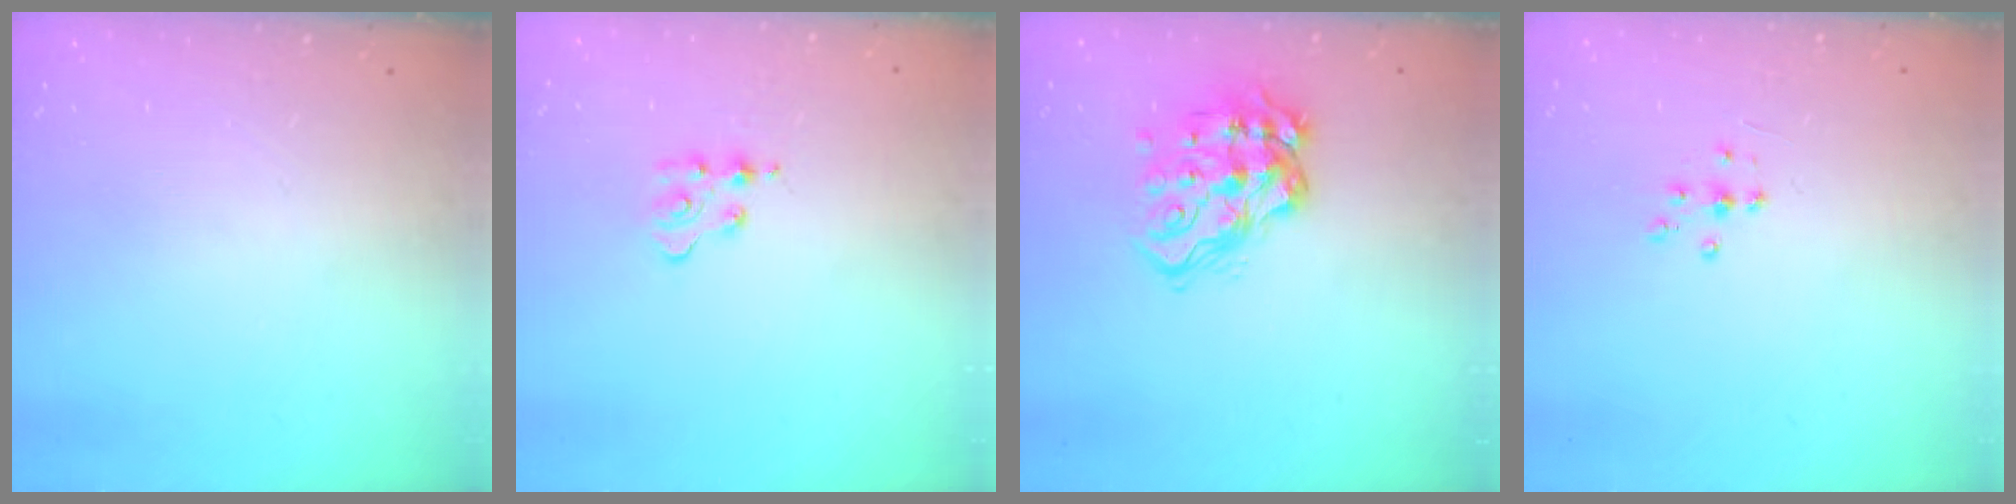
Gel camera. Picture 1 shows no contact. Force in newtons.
{"total": 3.0, "press": 3.0, "slide": 0.5}
{"total": 15.7, "press": 15.6, "slide": 1.6}
{"total": 4.9, "press": 4.8, "slide": 1.0}